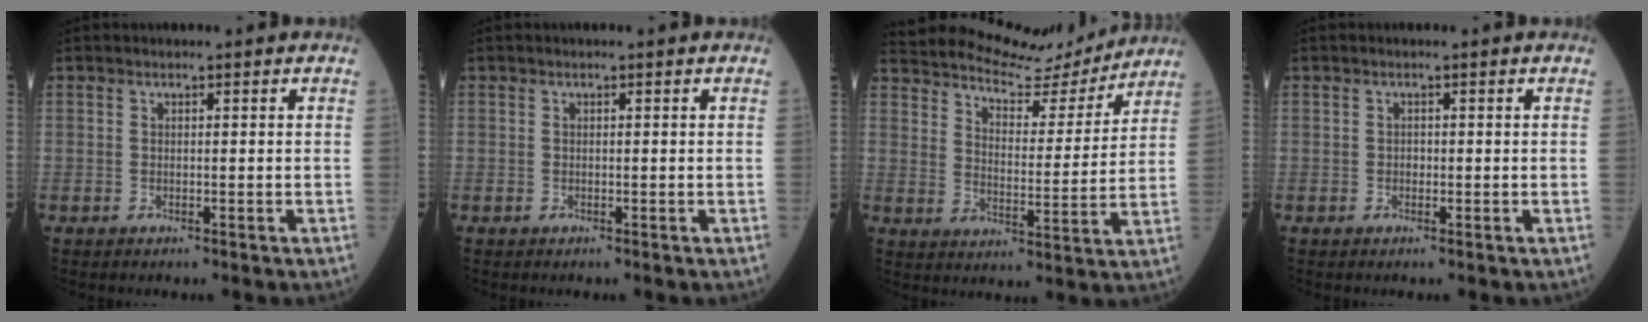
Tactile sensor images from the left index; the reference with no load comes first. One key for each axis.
{"total": 0.0}
{"total": 14.0, "fx": 13.4, "fy": 2.6, "fz": 3.1, "tx": -0.057, "ty": -0.007, "tz": 0.195}
{"total": 0.6, "fx": -0.2, "fy": 0.5, "fz": 0.2, "tx": -0.005, "ty": -0.002, "tz": -0.006}